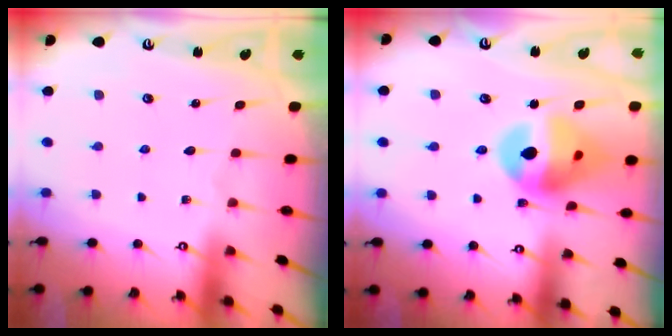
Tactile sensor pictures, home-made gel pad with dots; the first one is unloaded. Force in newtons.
{"total": 15.3, "press": 15.3, "slide": 1.3}